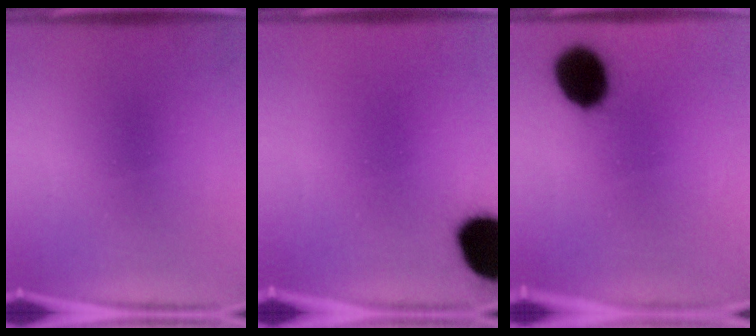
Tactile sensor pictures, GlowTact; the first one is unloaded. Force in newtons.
{"total": 16.5}
{"total": 10.7}